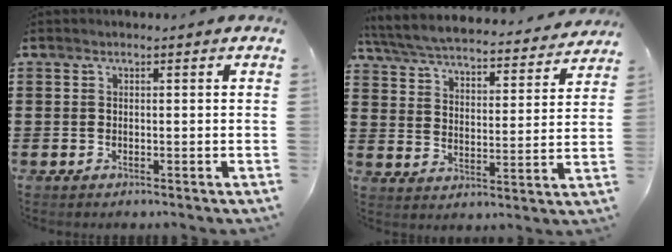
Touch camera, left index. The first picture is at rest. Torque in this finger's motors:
{"motor_torque": [0.00, -2.14, -0.31, 0.07]}